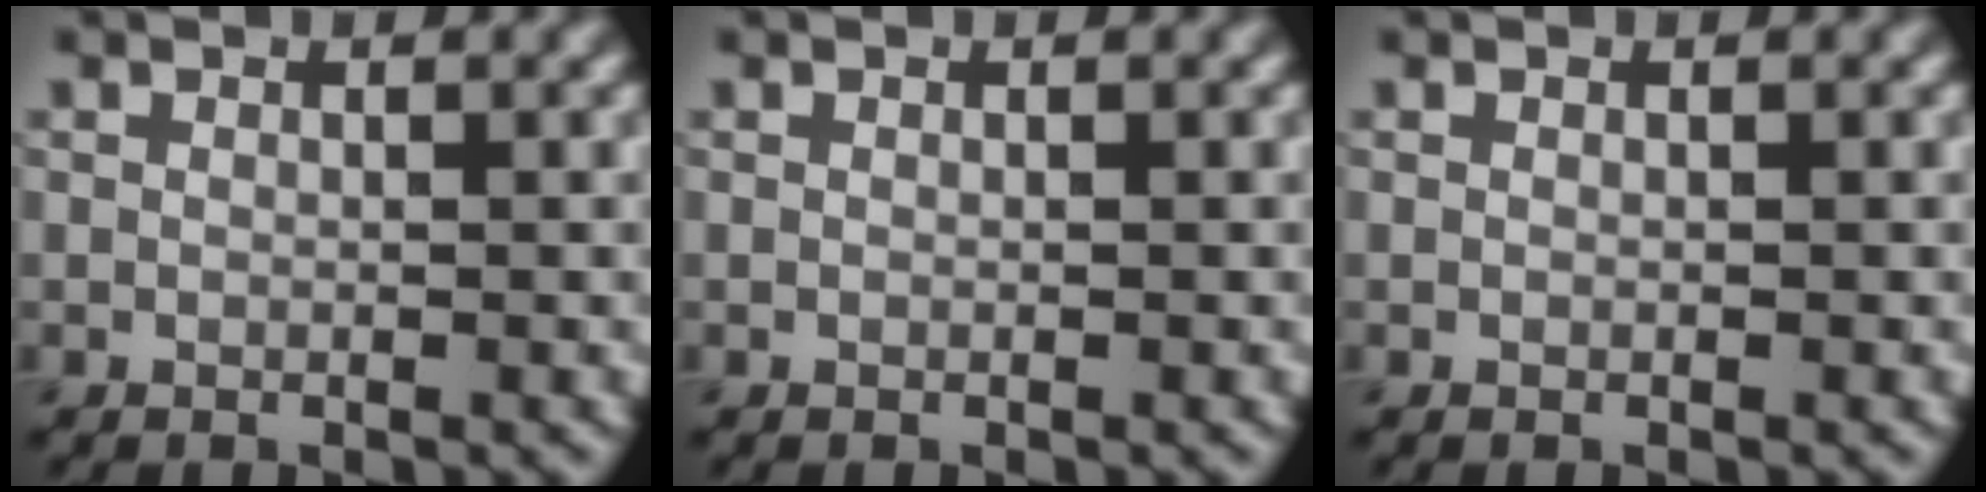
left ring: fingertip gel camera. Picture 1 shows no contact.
{"total": 0.0}
{"total": 0.0}